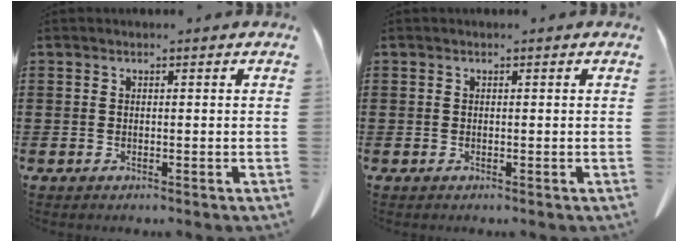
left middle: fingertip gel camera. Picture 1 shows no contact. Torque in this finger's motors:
{"motor_torque": [0.10, -0.09, 0.01, 0.01]}